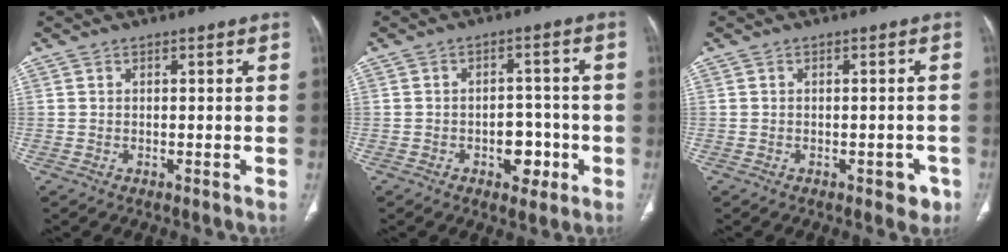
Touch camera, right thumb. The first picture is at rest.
{"total": 6.0, "force": [-2.2, 4.1, 3.9], "torque": [-0.022, 0.020, -0.027]}
{"total": 3.1, "force": [-1.6, 1.8, 1.9], "torque": [-0.004, 0.007, -0.017]}